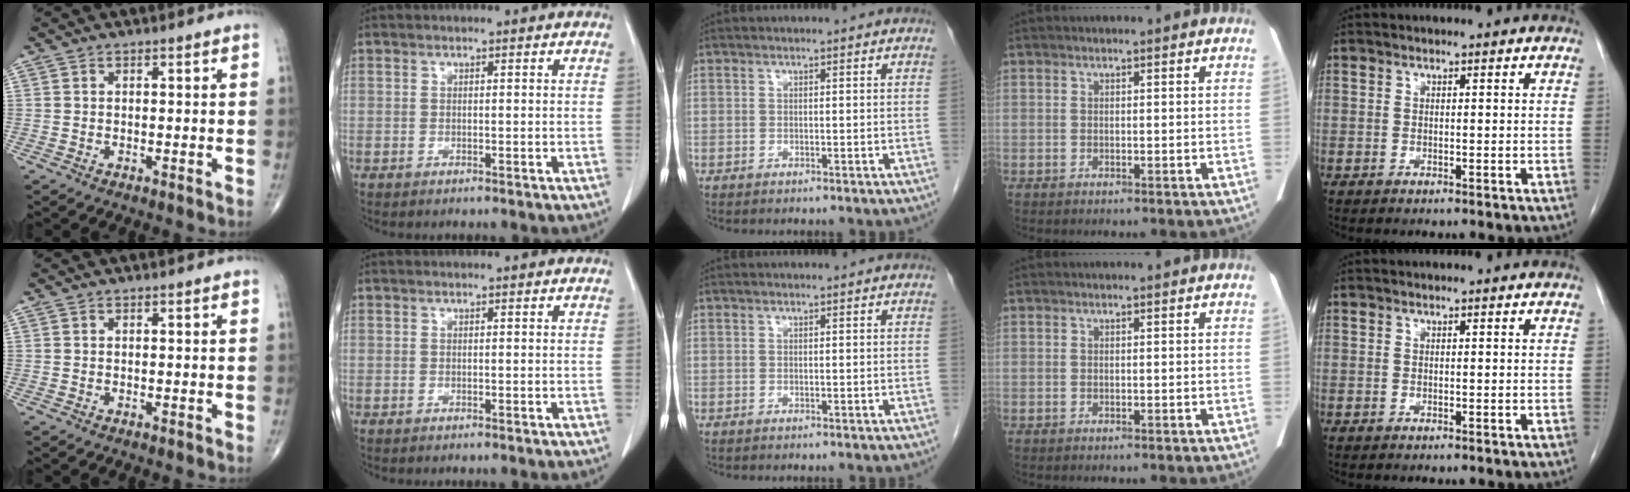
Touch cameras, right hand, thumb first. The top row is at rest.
{}